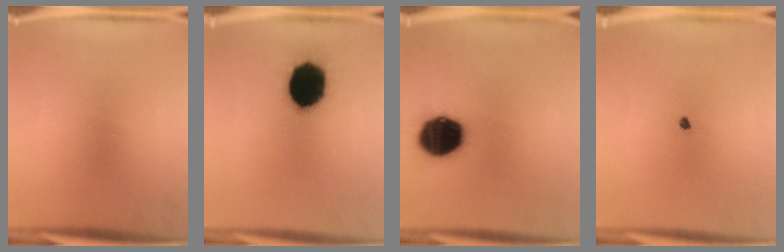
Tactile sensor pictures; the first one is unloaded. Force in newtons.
{"total": 17.9}
{"total": 17.2}
{"total": 0.7}